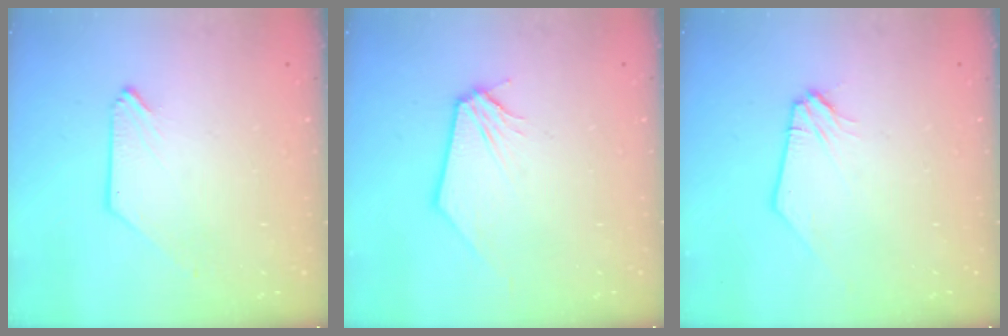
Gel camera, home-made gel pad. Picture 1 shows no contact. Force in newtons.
{"total": 0.0}
{"total": 0.0}